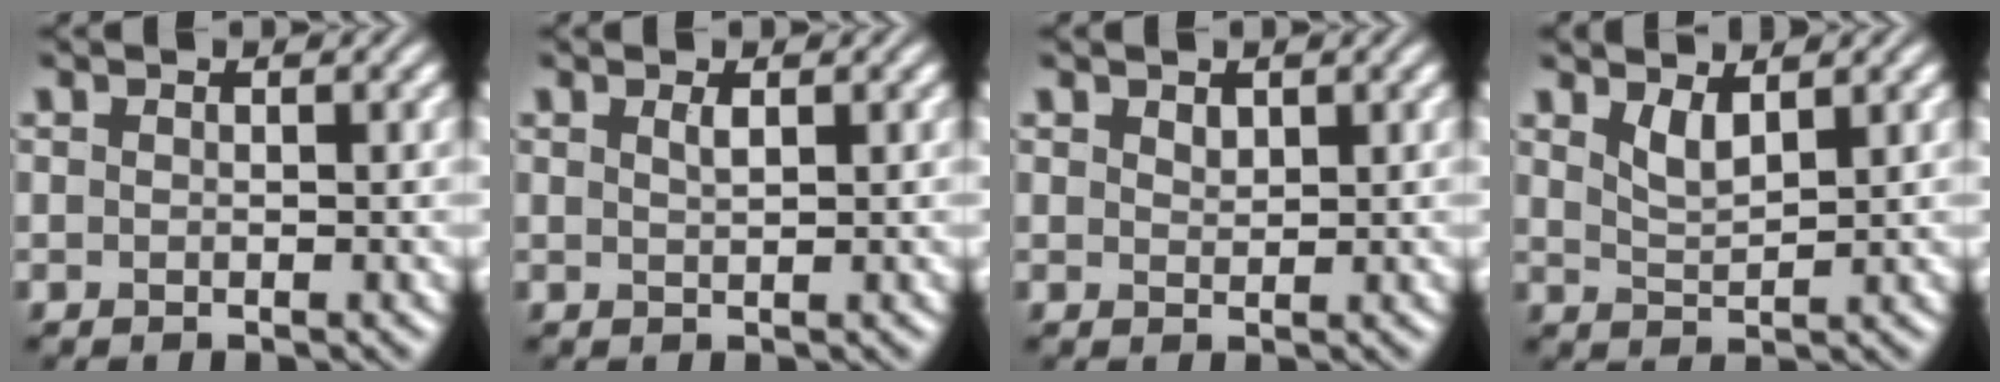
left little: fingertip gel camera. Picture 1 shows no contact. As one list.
[{"total": 1.0, "force": [0.5, 0.3, 0.8], "torque": [-0.012, 0.002, 0.009]}, {"total": 1.0, "force": [0.7, 0.5, 0.4], "torque": [-0.010, 0.000, 0.015]}, {"total": 2.0, "force": [1.4, 0.6, 1.4], "torque": [-0.029, -0.008, 0.032]}]